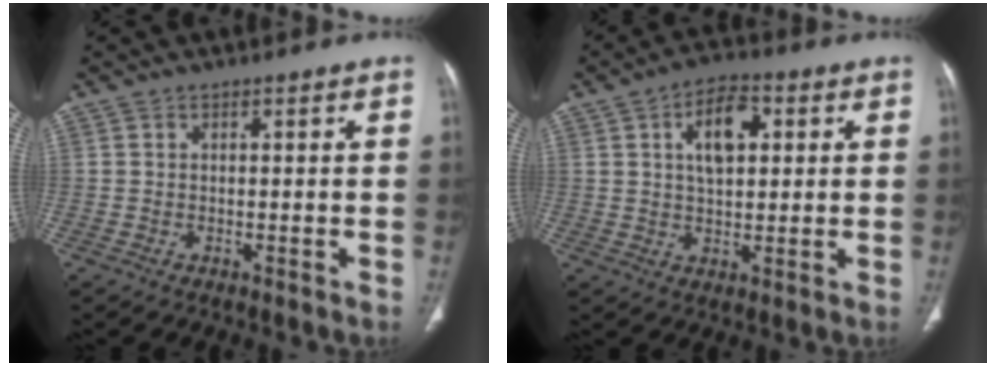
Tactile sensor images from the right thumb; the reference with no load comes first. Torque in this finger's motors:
{"motor_torque": [-0.29, 0.86, -0.02, 0.04, 0.06]}